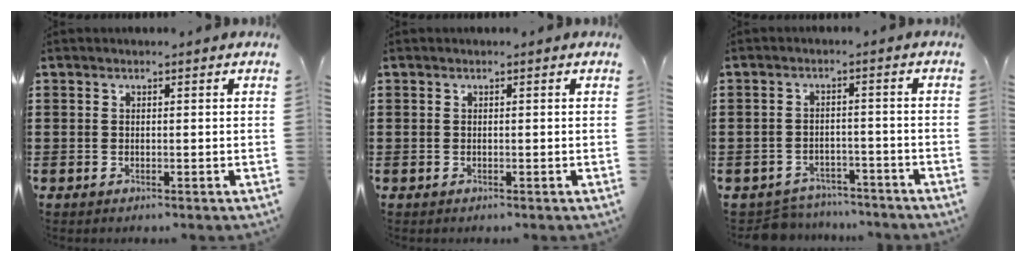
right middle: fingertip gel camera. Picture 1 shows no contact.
{"total": 0.0}
{"total": 3.8, "force": [-3.7, 0.8, -0.2], "torque": [-0.005, 0.003, -0.080]}